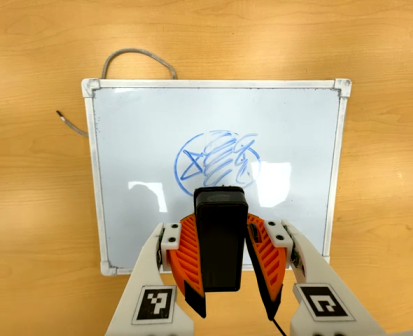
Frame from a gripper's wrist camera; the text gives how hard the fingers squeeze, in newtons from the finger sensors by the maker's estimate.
{"total": 7.8, "left": 6.9, "right": 8.7}